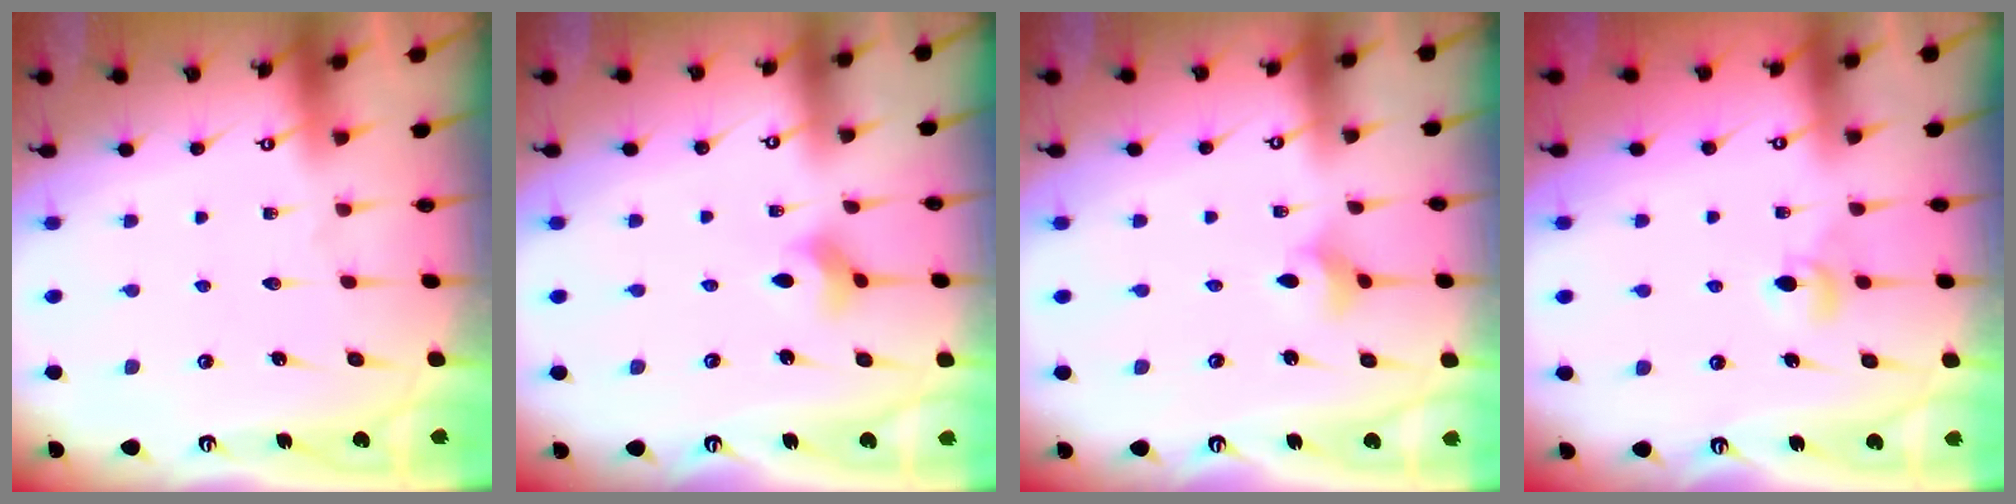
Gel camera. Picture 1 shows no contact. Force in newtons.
{"total": 3.4, "press": 3.4, "slide": 0.6}
{"total": 3.1, "press": 3.1, "slide": 0.4}
{"total": 5.0, "press": 5.0, "slide": 0.6}